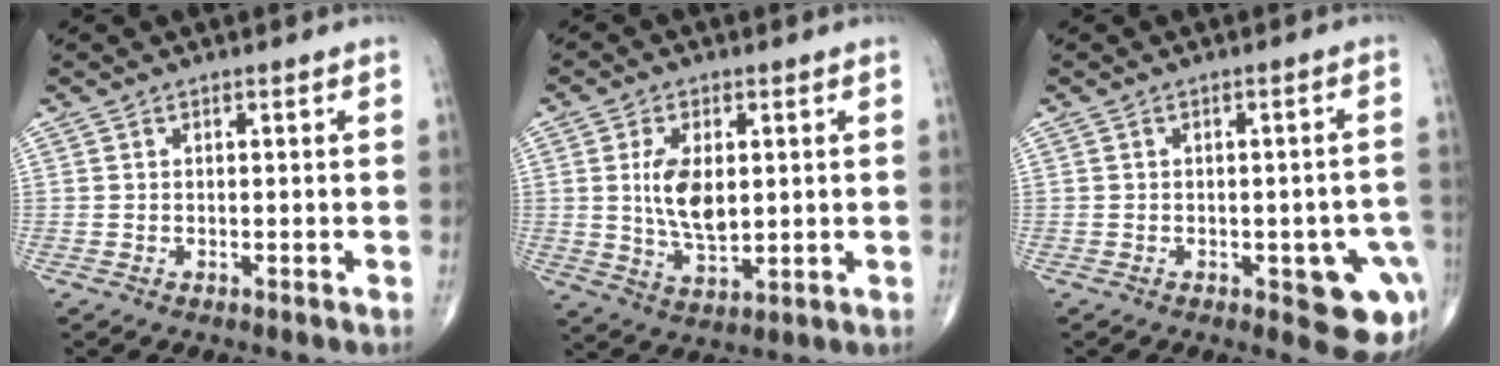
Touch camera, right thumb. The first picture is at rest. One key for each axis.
{"total": 9.3, "fx": 1.4, "fy": 5.0, "fz": 7.7, "tx": -0.135, "ty": -0.015, "tz": 0.034}
{"total": 10.7, "fx": -3.6, "fy": 4.3, "fz": 9.1, "tx": -0.076, "ty": 0.009, "tz": -0.035}